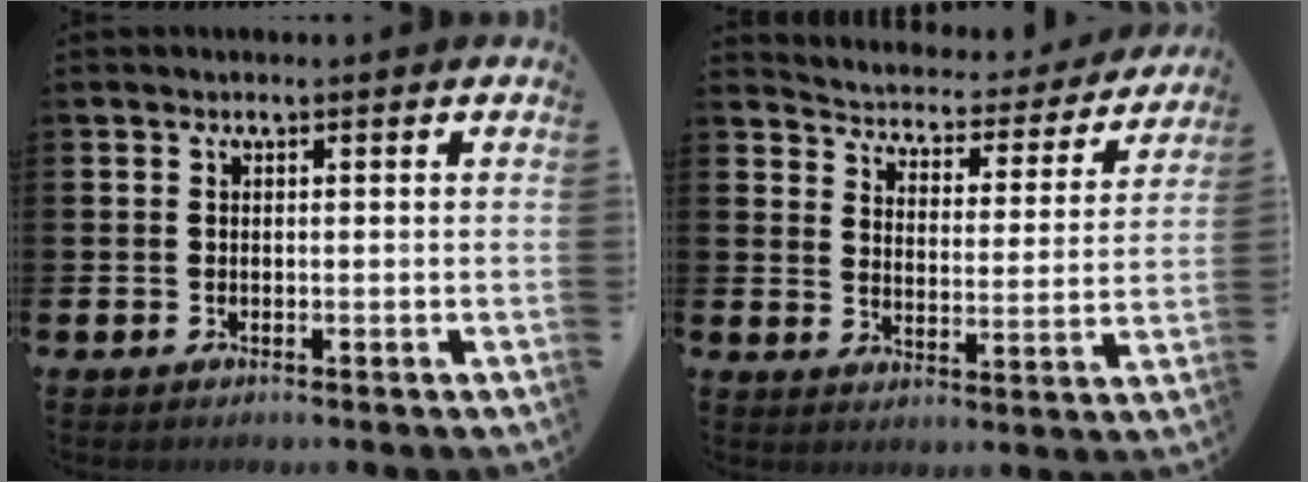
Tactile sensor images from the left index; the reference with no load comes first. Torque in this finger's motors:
{"motor_torque": [0.98, -1.15, 0.13, 0.01]}